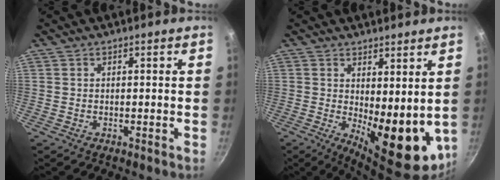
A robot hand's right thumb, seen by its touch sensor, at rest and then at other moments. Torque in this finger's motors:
{"motor_torque": [-0.20, 1.31, 1.57, 0.09, 0.13]}